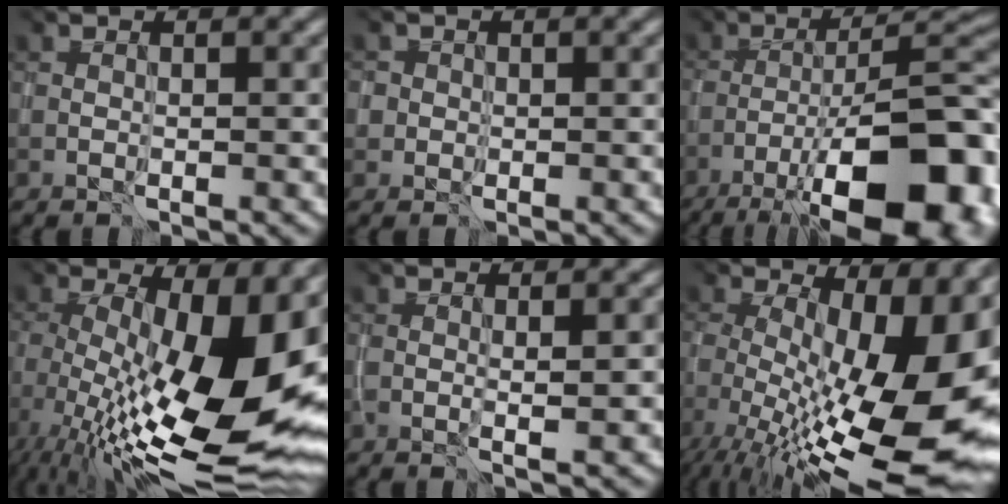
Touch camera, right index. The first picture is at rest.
{"total": 1.3, "force": [0.0, 1.2, -0.3], "torque": [0.010, 0.004, 0.000]}
{"total": 15.0, "force": [-9.4, 4.7, 10.7], "torque": [-0.170, 0.002, -0.126]}
{"total": 16.6, "force": [-1.6, 7.7, 14.6], "torque": [-0.212, -0.024, 0.007]}
{"total": 0.9, "force": [0.0, -0.2, 0.9], "torque": [-0.011, 0.012, -0.001]}
{"total": 15.3, "force": [-2.8, 7.0, 13.3], "torque": [-0.208, -0.030, -0.005]}